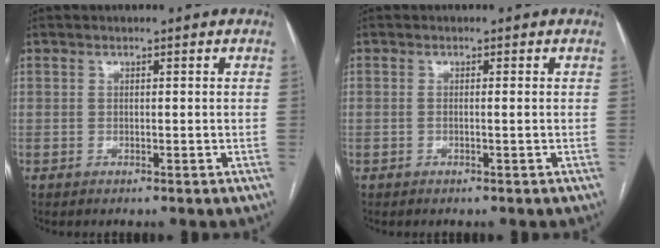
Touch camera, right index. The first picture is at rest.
{"total": 0.7, "force": [-0.1, -0.1, 0.6], "torque": [-0.012, 0.001, -0.002]}